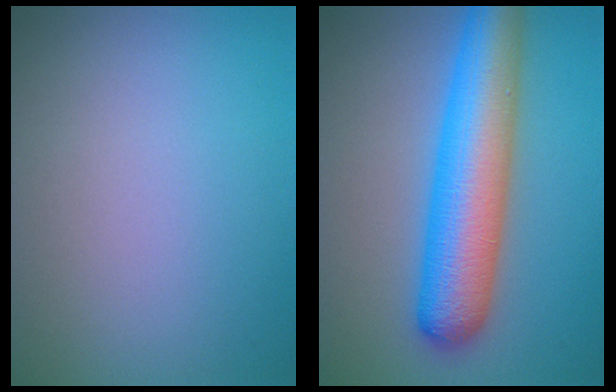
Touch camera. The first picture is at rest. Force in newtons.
{"total": 8.8, "press": 8.8, "slide": 0.2}